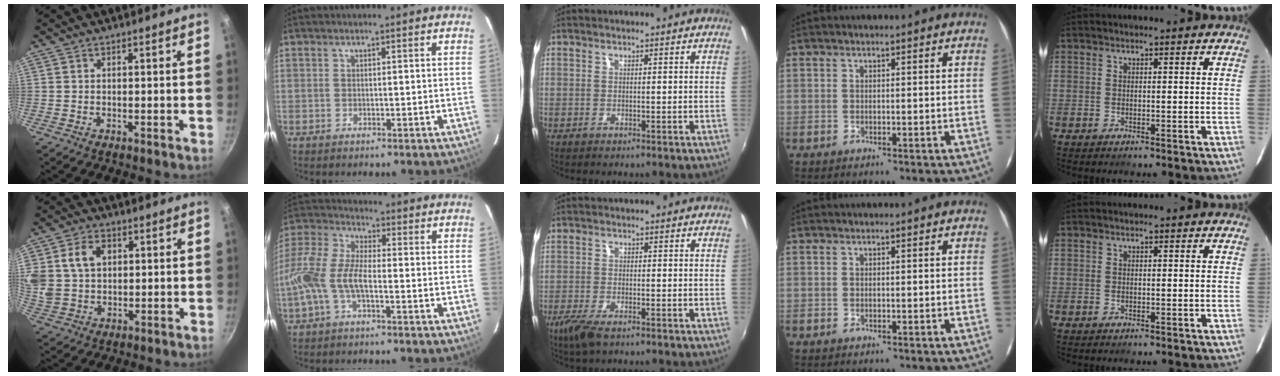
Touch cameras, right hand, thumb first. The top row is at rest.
{"thumb": {"total": 11.6, "force": [3.2, 8.9, 6.8], "torque": [-0.127, 0.004, 0.062]}, "index": {"total": 11.2, "force": [-3.5, 4.3, 9.8], "torque": [-0.223, 0.006, -0.075]}, "middle": {"total": 4.9, "force": [-3.3, 1.4, 3.3], "torque": [-0.084, -0.018, -0.064]}}